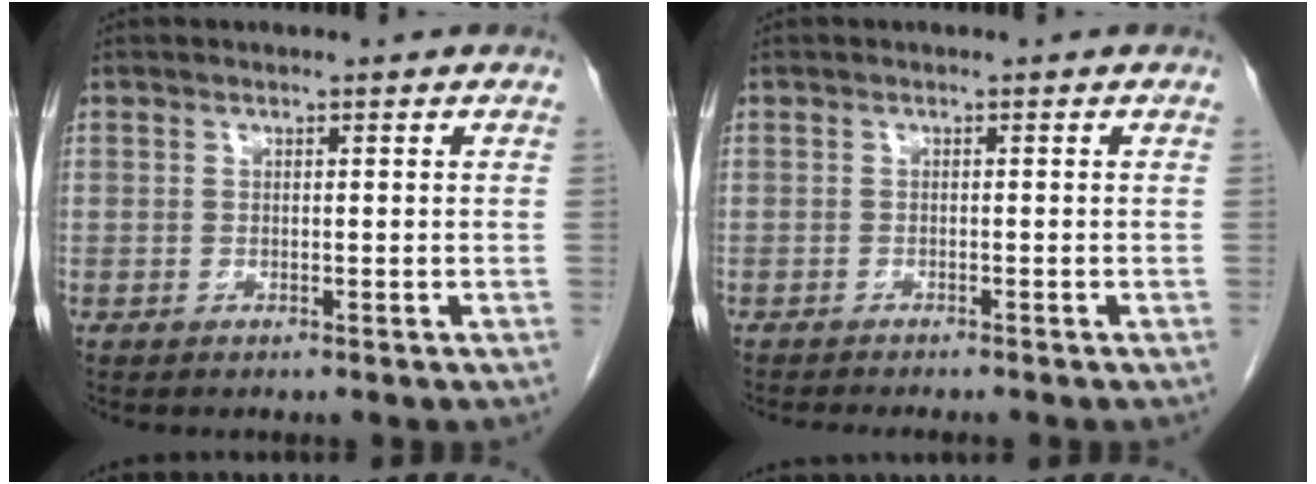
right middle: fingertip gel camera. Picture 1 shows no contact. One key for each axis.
{"total": 5.1, "fx": -4.5, "fy": 0.5, "fz": 2.4, "tx": -0.029, "ty": -0.009, "tz": -0.061}